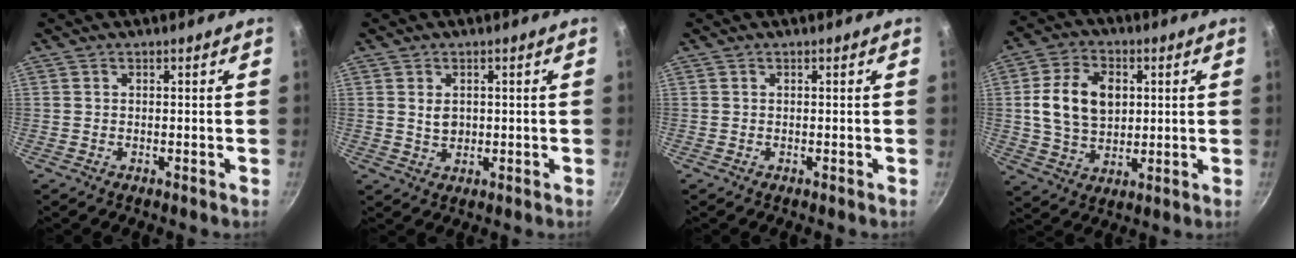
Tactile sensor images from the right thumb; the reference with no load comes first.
{"total": 3.0, "force": [0.5, 2.3, 2.0], "torque": [-0.026, -0.002, 0.011]}
{"total": 0.0}
{"total": 12.9, "force": [2.0, 9.1, 8.8], "torque": [-0.140, 0.000, 0.035]}